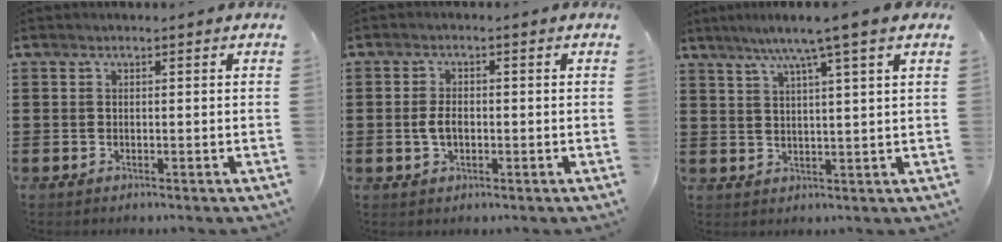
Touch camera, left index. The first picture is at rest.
{"total": 3.2, "force": [-0.4, 1.7, 2.7], "torque": [-0.059, 0.001, -0.010]}
{"total": 6.3, "force": [4.3, -0.7, 4.5], "torque": [-0.099, -0.004, 0.071]}